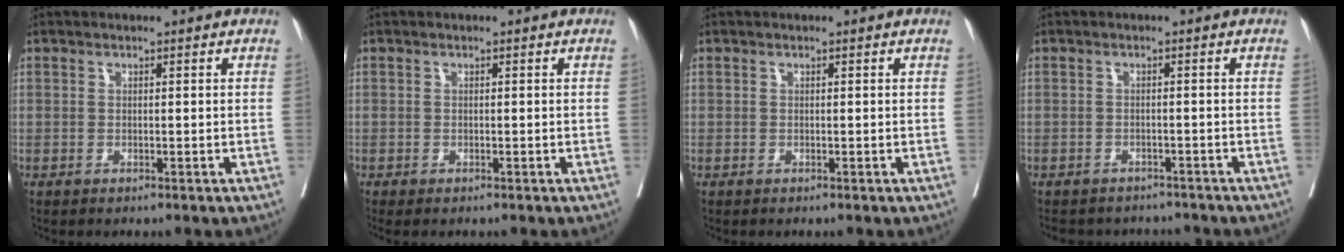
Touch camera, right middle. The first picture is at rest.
{"total": 1.2, "force": [-1.0, 0.2, 0.7], "torque": [-0.011, -0.006, -0.014]}
{"total": 0.0}
{"total": 7.8, "force": [-7.3, 2.6, 0.9], "torque": [-0.019, 0.005, -0.088]}